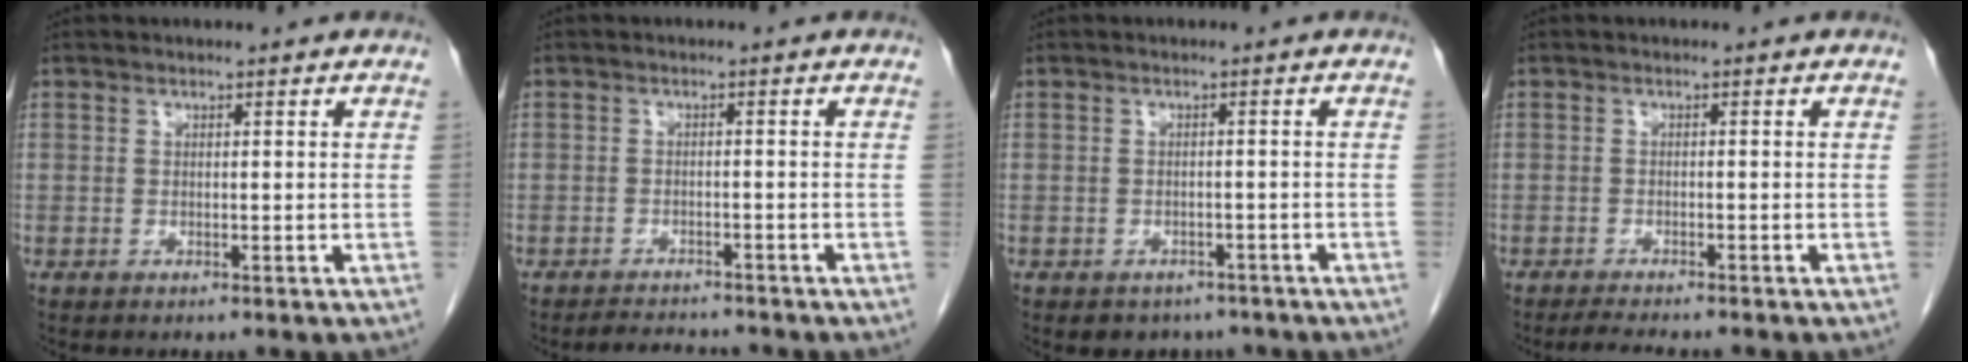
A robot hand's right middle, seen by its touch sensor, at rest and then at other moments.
{"total": 3.3, "force": [-3.2, 0.8, 0.3], "torque": [-0.007, -0.009, -0.051]}
{"total": 4.2, "force": [-3.2, 2.7, 0.5], "torque": [0.000, 0.008, -0.039]}
{"total": 3.9, "force": [-3.5, 0.2, 1.7], "torque": [-0.030, -0.012, -0.053]}